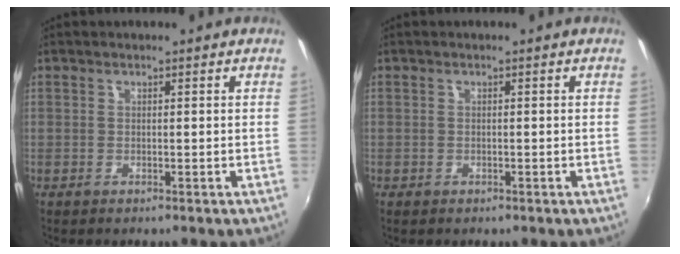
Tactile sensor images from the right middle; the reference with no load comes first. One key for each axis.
{"total": 0.8, "fx": -0.6, "fy": 0.4, "fz": 0.3, "tx": -0.008, "ty": -0.002, "tz": -0.010}